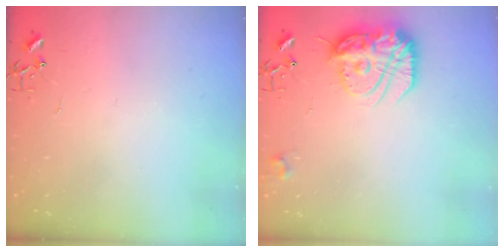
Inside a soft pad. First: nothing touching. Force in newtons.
{"total": 17.7, "press": 17.6, "slide": 1.8}